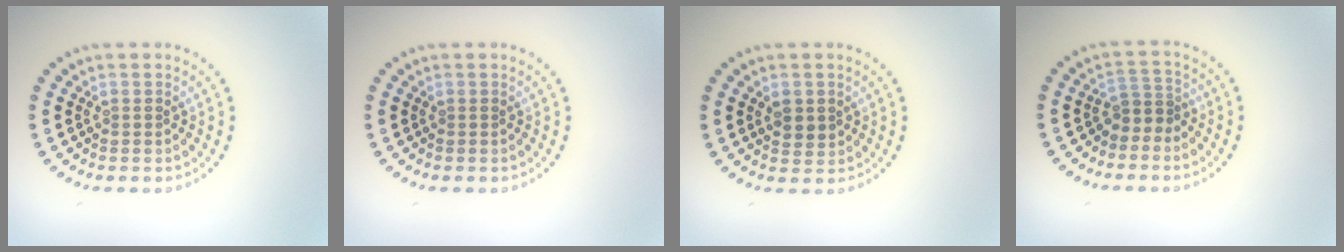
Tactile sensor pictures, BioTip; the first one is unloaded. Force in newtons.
{"total": 0.0}
{"total": 1.8, "press": 1.8, "slide": 0.4}
{"total": 1.9, "press": 1.2, "slide": 1.4}